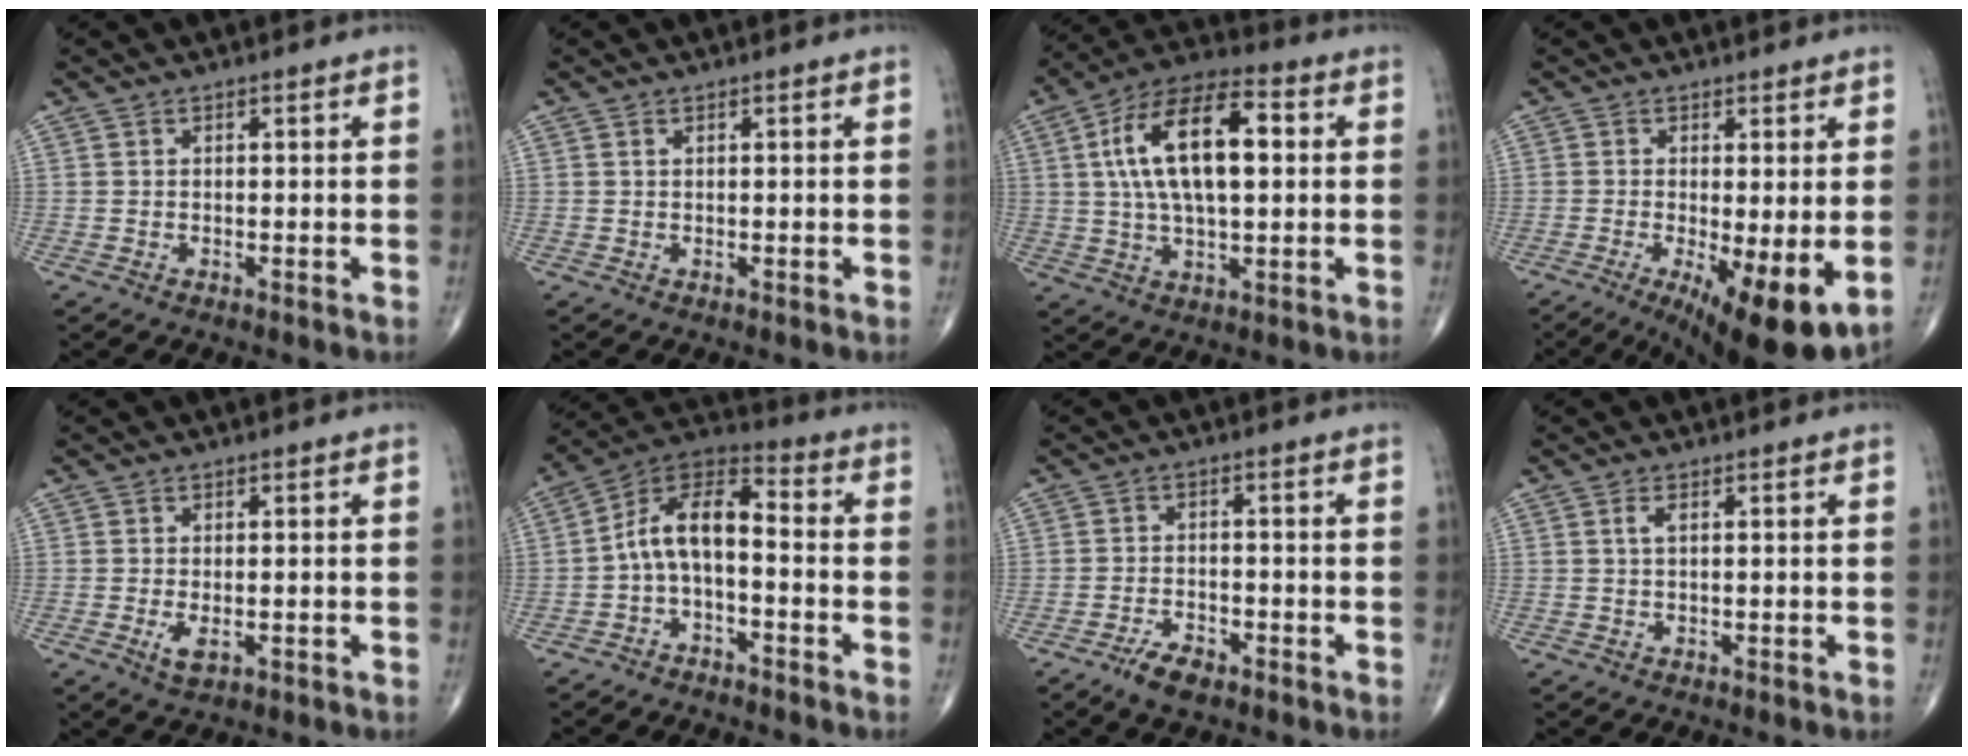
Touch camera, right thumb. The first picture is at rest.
{"total": 0.0}
{"total": 17.6, "force": [3.0, 8.1, 15.3], "torque": [-0.271, 0.023, 0.047]}
{"total": 12.3, "force": [-3.3, 3.4, 11.4], "torque": [-0.167, -0.024, -0.040]}
{"total": 2.9, "force": [-0.8, 1.4, 2.5], "torque": [-0.048, -0.007, -0.011]}
{"total": 10.3, "force": [-1.8, 5.2, 8.7], "torque": [-0.150, 0.056, -0.047]}
{"total": 4.3, "force": [-3.0, 1.8, 2.5], "torque": [-0.048, 0.011, -0.052]}
{"total": 1.3, "force": [0.4, 0.4, 1.2], "torque": [-0.030, 0.004, 0.008]}